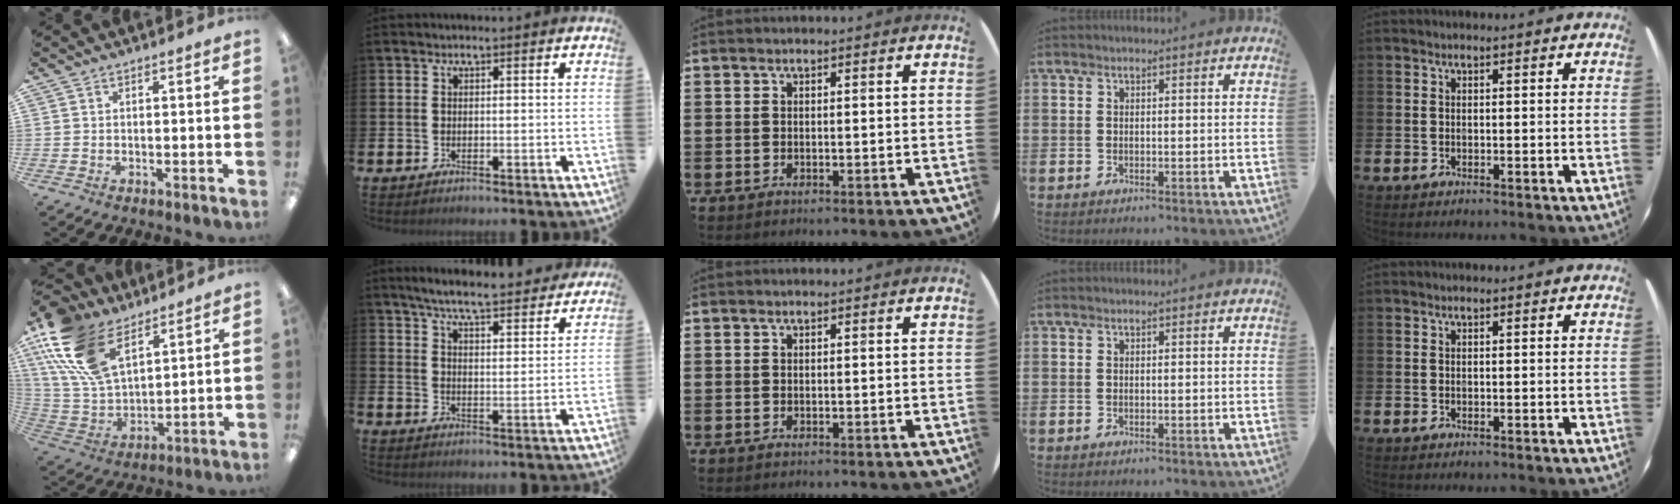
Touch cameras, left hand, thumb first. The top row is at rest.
{"thumb": {"total": 20.3, "force": [11.4, 10.8, 12.9], "torque": [-0.302, -0.042, 0.208]}, "index": {"total": 6.5, "force": [6.3, 0.4, 1.8], "torque": [-0.042, -0.047, 0.105]}}